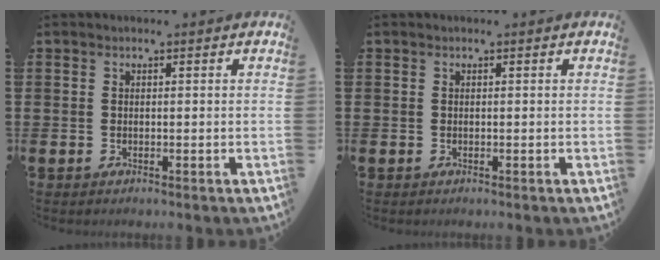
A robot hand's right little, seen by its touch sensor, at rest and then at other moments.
{"total": 0.0}